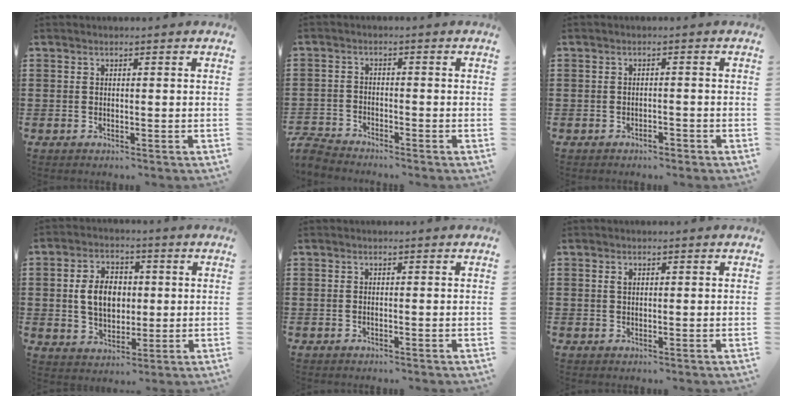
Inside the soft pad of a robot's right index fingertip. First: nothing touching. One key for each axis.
{"total": 3.0, "fx": -2.9, "fy": 0.2, "fz": 0.1, "tx": -0.013, "ty": -0.001, "tz": -0.065}
{"total": 1.3, "fx": -1.3, "fy": 0.1, "fz": 0.3, "tx": -0.012, "ty": -0.005, "tz": -0.025}
{"total": 7.0, "fx": 0.4, "fy": 4.9, "fz": 5.0, "tx": -0.112, "ty": 0.010, "tz": 0.000}
{"total": 0.0}
{"total": 1.1, "fx": 0.4, "fy": 0.7, "fz": 0.8, "tx": -0.018, "ty": 0.005, "tz": 0.007}